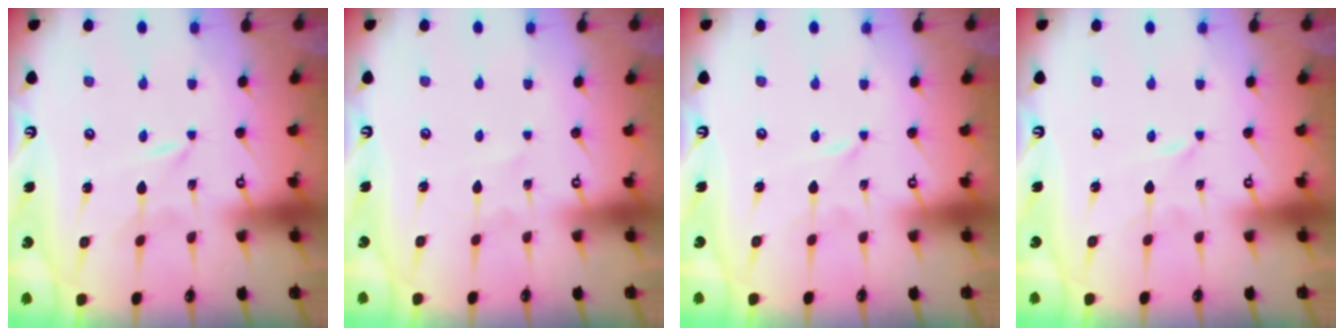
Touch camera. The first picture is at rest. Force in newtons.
{"total": 1.5, "press": 1.4, "slide": 0.1}
{"total": 0.0}
{"total": 0.0}